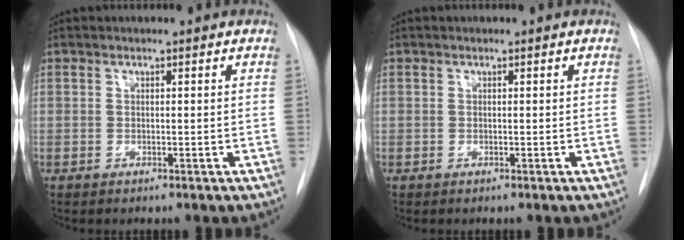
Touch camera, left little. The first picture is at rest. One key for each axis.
{"total": 0.0}